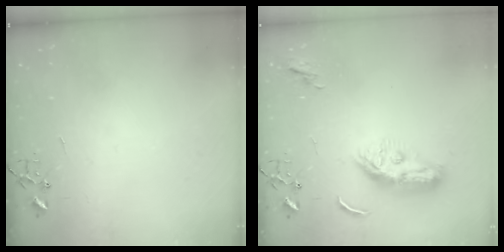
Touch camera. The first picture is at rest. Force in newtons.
{"total": 9.3, "press": 9.2, "slide": 1.2}